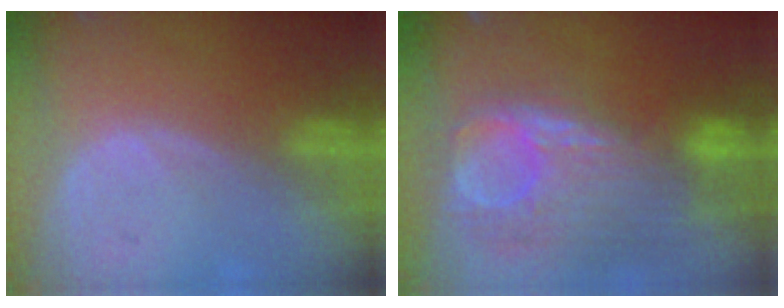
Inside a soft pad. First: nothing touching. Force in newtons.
{"total": 12.0, "press": 10.4, "slide": 6.0}